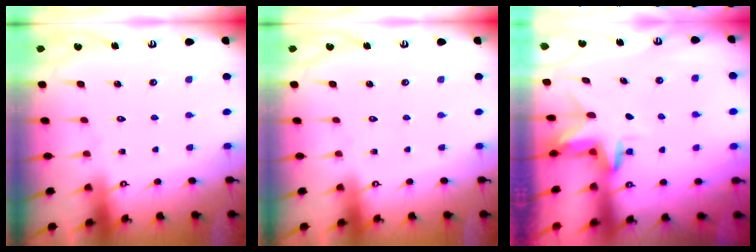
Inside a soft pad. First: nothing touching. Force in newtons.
{"total": 0.0}
{"total": 3.3, "press": 3.3, "slide": 0.3}